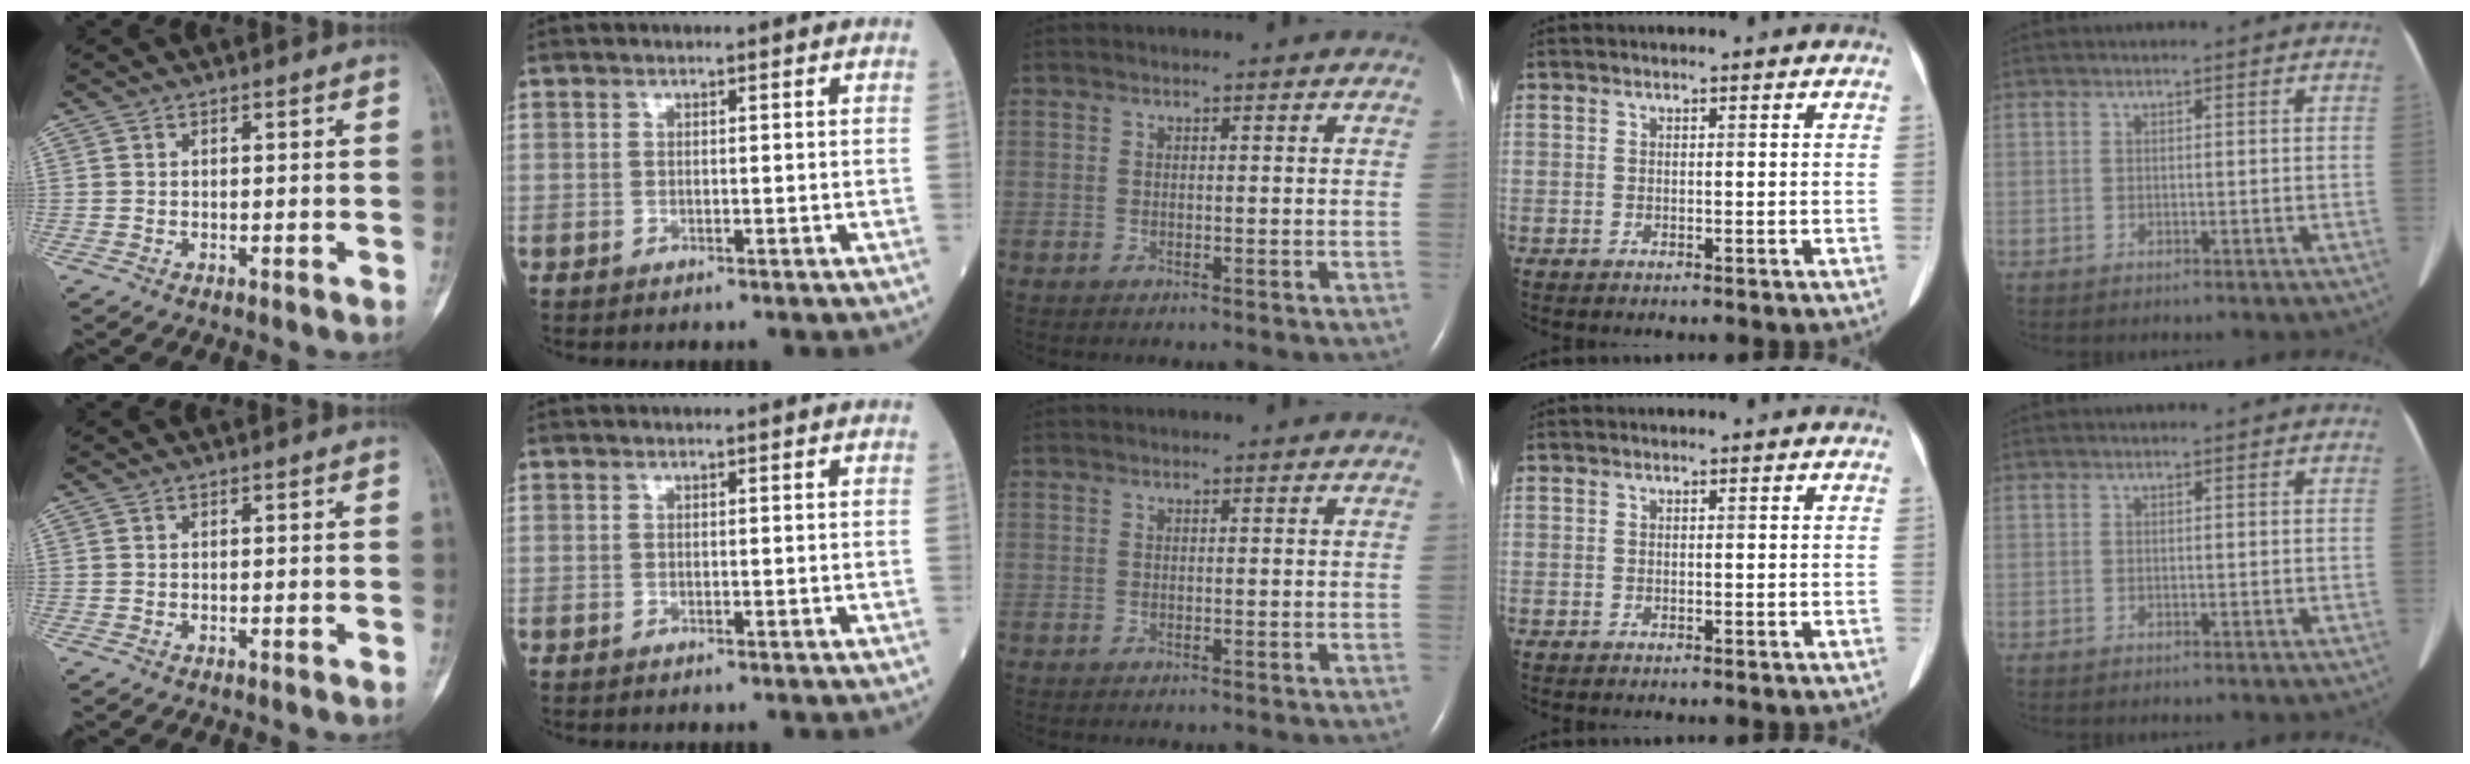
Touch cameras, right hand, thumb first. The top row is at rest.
{}